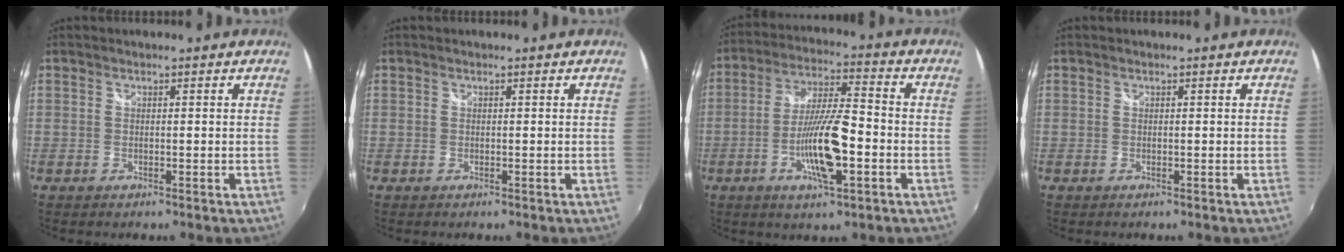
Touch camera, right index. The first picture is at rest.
{"total": 0.0}
{"total": 12.5, "force": [-4.1, 2.6, 11.5], "torque": [-0.227, -0.006, -0.074]}
{"total": 0.0}